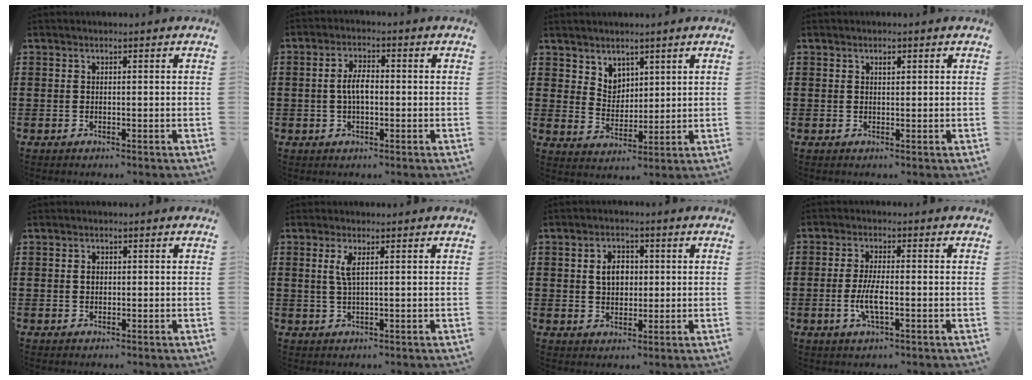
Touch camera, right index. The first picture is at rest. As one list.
[{"total": 4.0, "force": [-0.2, 1.7, 3.6], "torque": [-0.074, 0.002, -0.008]}, {"total": 4.4, "force": [3.3, 2.9, 0.2], "torque": [-0.020, 0.002, 0.063]}, {"total": 0.8, "force": [0.4, 0.4, 0.5], "torque": [-0.010, 0.002, 0.008]}, {"total": 1.1, "force": [0.2, 0.8, 0.8], "torque": [-0.017, 0.005, 0.003]}, {"total": 2.5, "force": [0.8, 0.3, 2.3], "torque": [-0.049, 0.000, 0.012]}, {"total": 4.0, "force": [0.5, 2.9, 2.7], "torque": [-0.053, 0.010, 0.003]}, {"total": 4.6, "force": [-1.2, 1.2, 4.2], "torque": [-0.092, -0.004, -0.028]}]